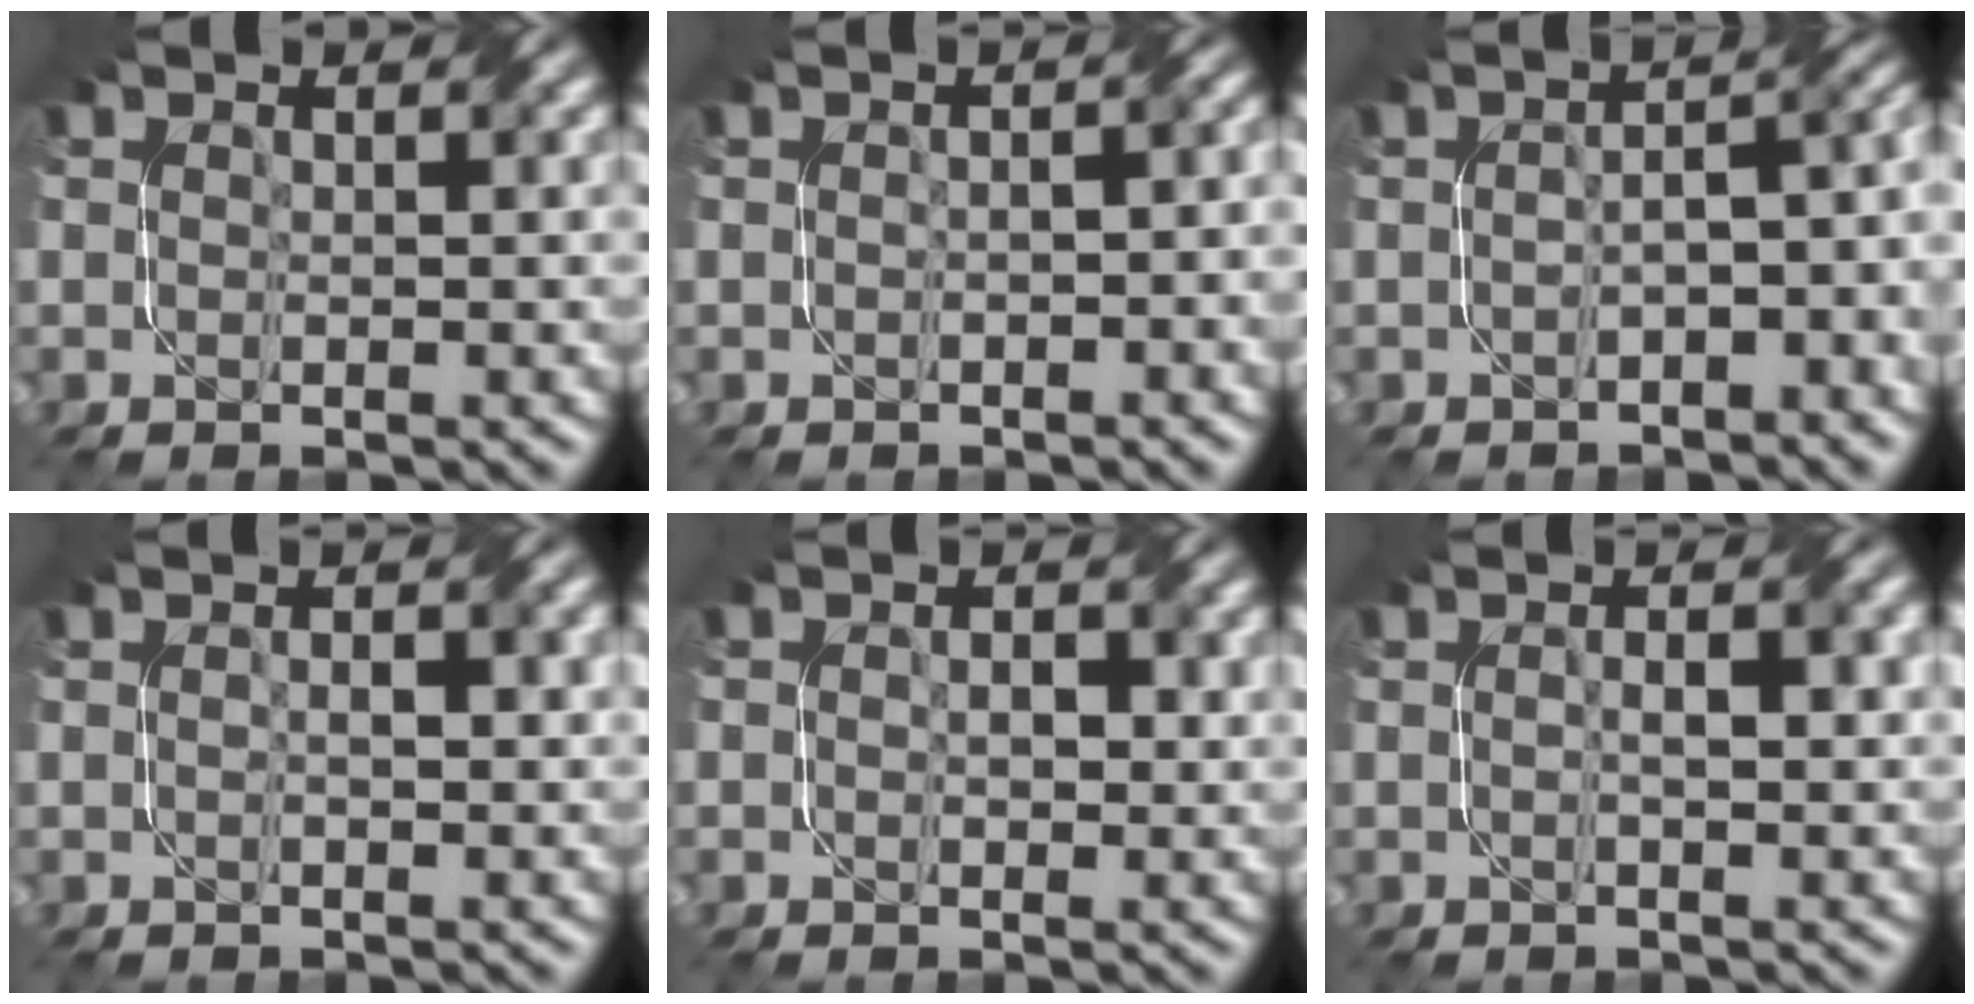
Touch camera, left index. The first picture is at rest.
{"total": 2.3, "force": [-0.3, 1.0, 2.0], "torque": [-0.027, -0.001, 0.000]}
{"total": 5.7, "force": [-1.7, 2.5, 4.8], "torque": [-0.055, 0.007, -0.025]}
{"total": 1.5, "force": [0.0, 0.4, 1.4], "torque": [-0.024, 0.004, 0.000]}
{"total": 1.6, "force": [-0.1, 1.0, 1.2], "torque": [-0.018, 0.000, -0.003]}
{"total": 2.1, "force": [0.0, 0.6, 2.1], "torque": [-0.030, 0.000, -0.003]}